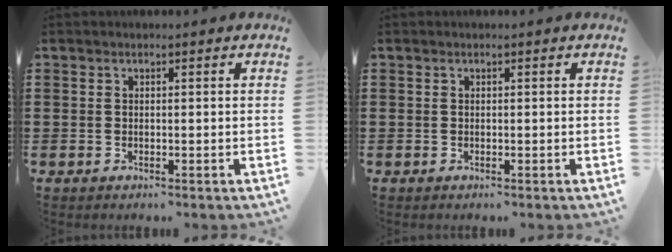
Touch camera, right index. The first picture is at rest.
{"total": 0.0}